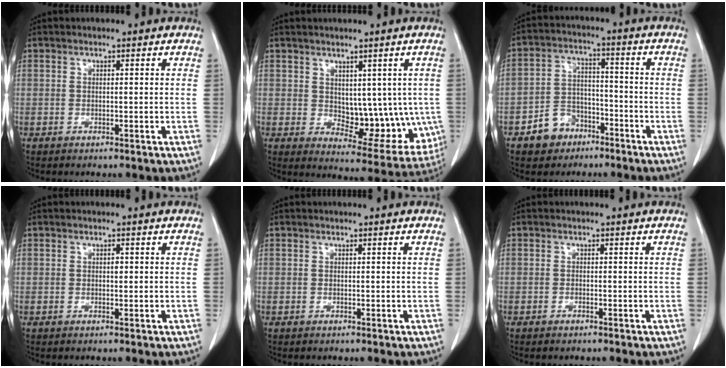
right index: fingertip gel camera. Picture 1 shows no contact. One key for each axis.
{"total": 11.3, "fx": 0.4, "fy": 6.1, "fz": 9.4, "tx": -0.108, "ty": -0.006, "tz": 0.026}
{"total": 7.2, "fx": -4.4, "fy": 5.3, "fz": 2.1, "tx": -0.043, "ty": 0.018, "tz": -0.070}
{"total": 0.6, "fx": 0.1, "fy": 0.3, "fz": 0.5, "tx": -0.009, "ty": 0.001, "tz": 0.001}
{"total": 0.0}
{"total": 0.6, "fx": -0.5, "fy": 0.1, "fz": 0.3, "tx": -0.012, "ty": -0.001, "tz": -0.007}